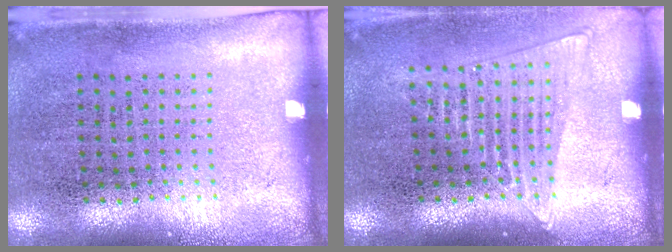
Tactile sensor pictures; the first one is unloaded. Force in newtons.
{"total": 1.3, "press": 1.2, "slide": 0.6}